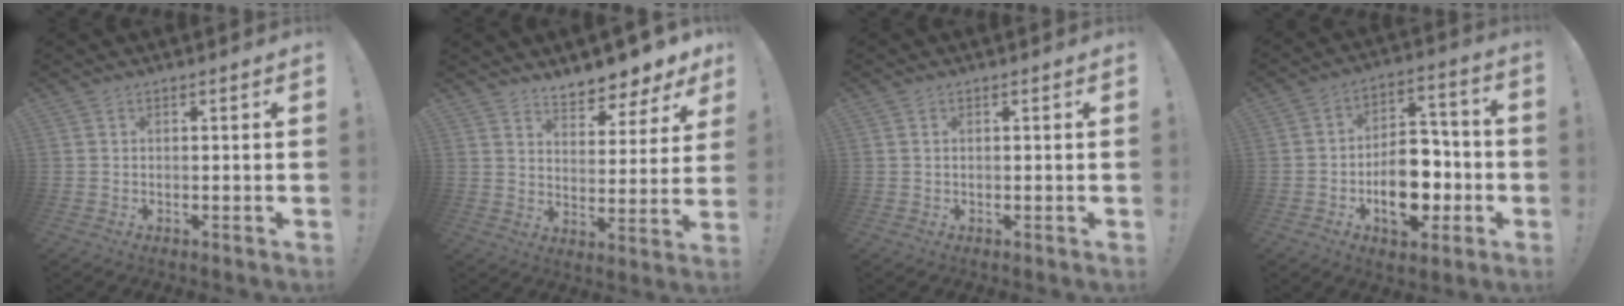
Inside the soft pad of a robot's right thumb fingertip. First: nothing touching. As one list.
[{"total": 7.5, "force": [6.8, 2.3, 2.4], "torque": [-0.026, -0.068, 0.120]}, {"total": 0.5, "force": [0.4, 0.1, 0.3], "torque": [-0.009, 0.002, 0.008]}, {"total": 15.5, "force": [-5.3, 9.9, 10.7], "torque": [-0.158, 0.040, -0.080]}]